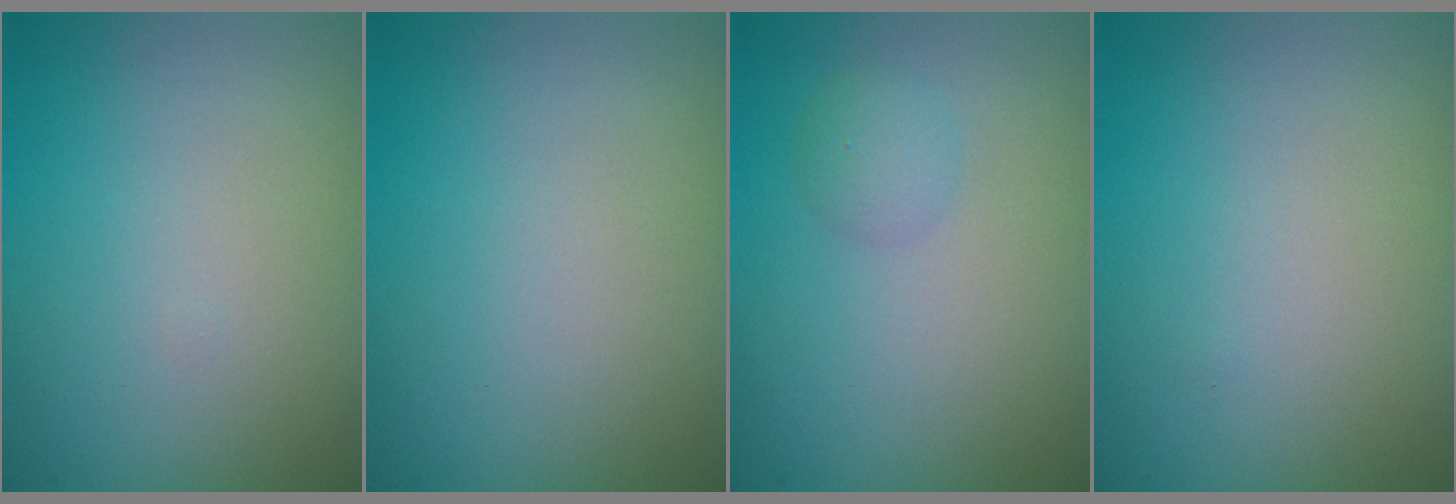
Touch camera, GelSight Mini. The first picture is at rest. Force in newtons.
{"total": 0.0}
{"total": 1.5, "press": 1.5, "slide": 0.0}
{"total": 0.0}